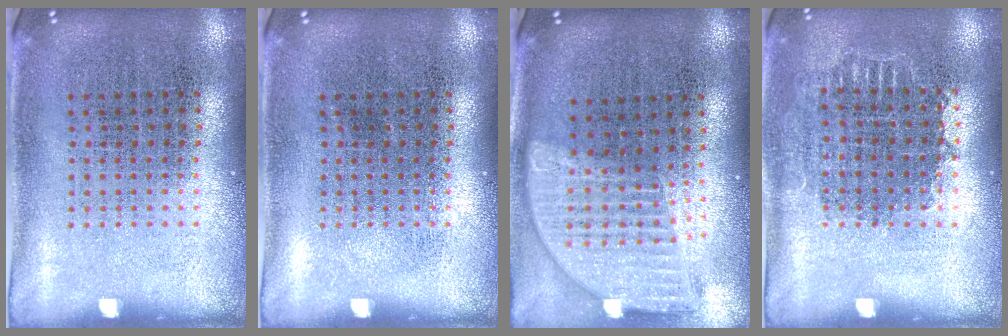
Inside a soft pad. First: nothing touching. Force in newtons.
{"total": 0.0}
{"total": 1.8, "press": 1.5, "slide": 1.0}
{"total": 0.9, "press": 0.8, "slide": 0.2}